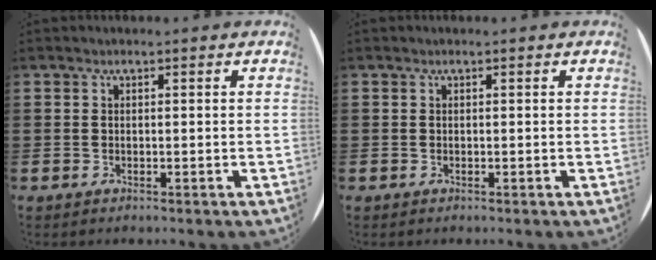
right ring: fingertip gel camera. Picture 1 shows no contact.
{"total": 0.0}